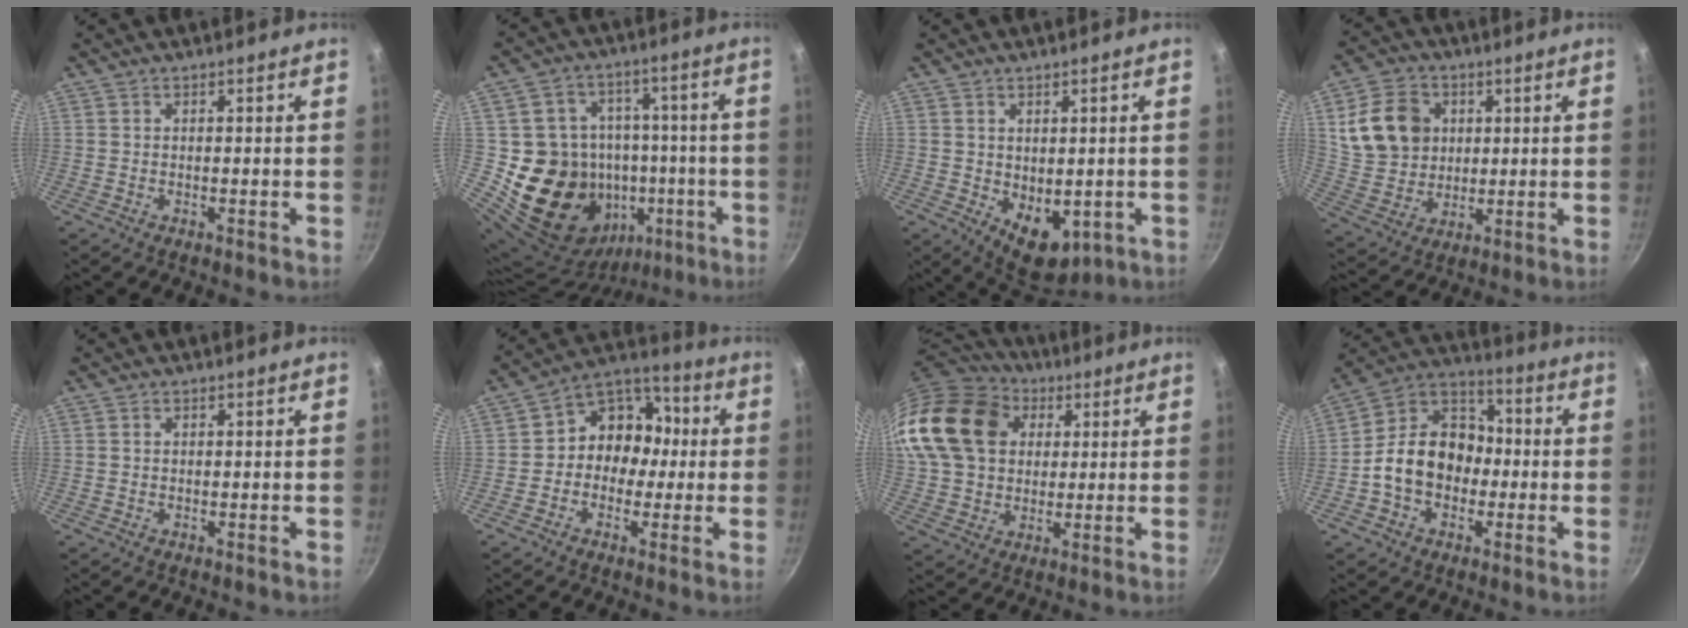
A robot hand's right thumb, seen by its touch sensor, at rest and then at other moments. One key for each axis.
{"total": 21.7, "fx": -3.7, "fy": 19.0, "fz": 9.8, "tx": -0.126, "ty": 0.050, "tz": -0.036}
{"total": 8.1, "fx": -1.0, "fy": 5.6, "fz": 5.9, "tx": -0.056, "ty": -0.013, "tz": 0.005}
{"total": 13.4, "fx": 3.5, "fy": 10.8, "fz": 7.1, "tx": -0.113, "ty": -0.004, "tz": 0.074}
{"total": 0.0}
{"total": 11.4, "fx": -0.4, "fy": 9.7, "fz": 6.0, "tx": -0.034, "ty": 0.040, "tz": -0.028}
{"total": 22.1, "fx": 6.2, "fy": 16.9, "fz": 12.9, "tx": -0.245, "ty": 0.022, "tz": 0.110}
{"total": 14.6, "fx": -2.4, "fy": 11.4, "fz": 8.9, "tx": -0.108, "ty": 0.046, "tz": -0.060}